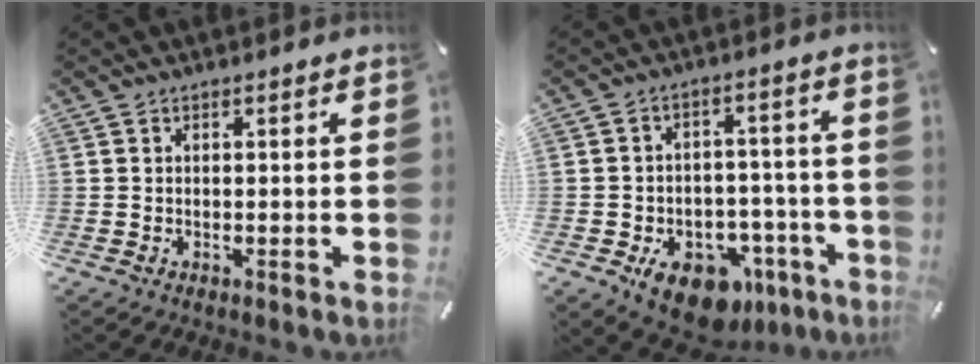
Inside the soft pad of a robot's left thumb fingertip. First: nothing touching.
{"total": 13.5, "force": [-7.4, 8.6, 7.2], "torque": [-0.080, 0.049, -0.110]}